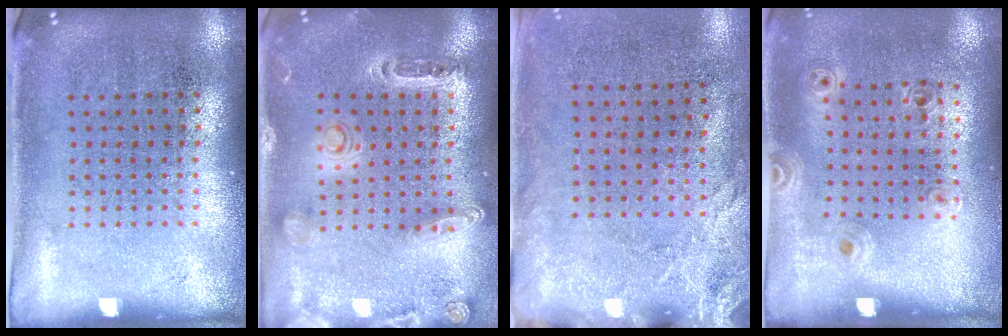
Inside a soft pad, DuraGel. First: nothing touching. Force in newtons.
{"total": 1.4, "press": 1.4, "slide": 0.3}
{"total": 2.6, "press": 2.1, "slide": 1.6}
{"total": 1.1, "press": 0.9, "slide": 0.7}